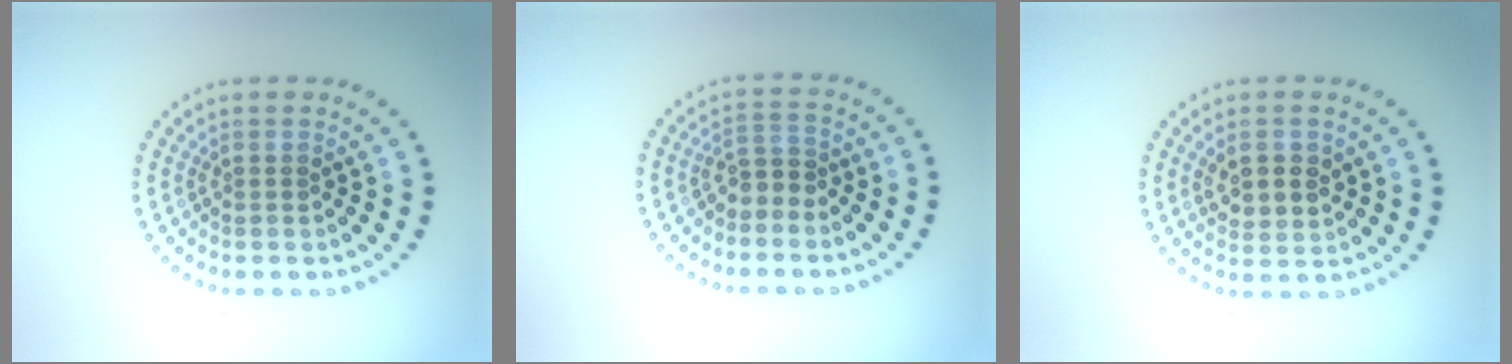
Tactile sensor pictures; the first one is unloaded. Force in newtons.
{"total": 1.8, "press": 1.6, "slide": 0.9}
{"total": 3.1, "press": 3.0, "slide": 0.6}